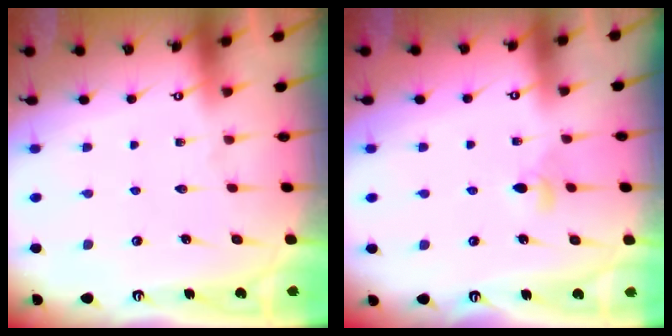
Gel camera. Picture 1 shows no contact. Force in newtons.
{"total": 4.4, "press": 4.2, "slide": 1.0}